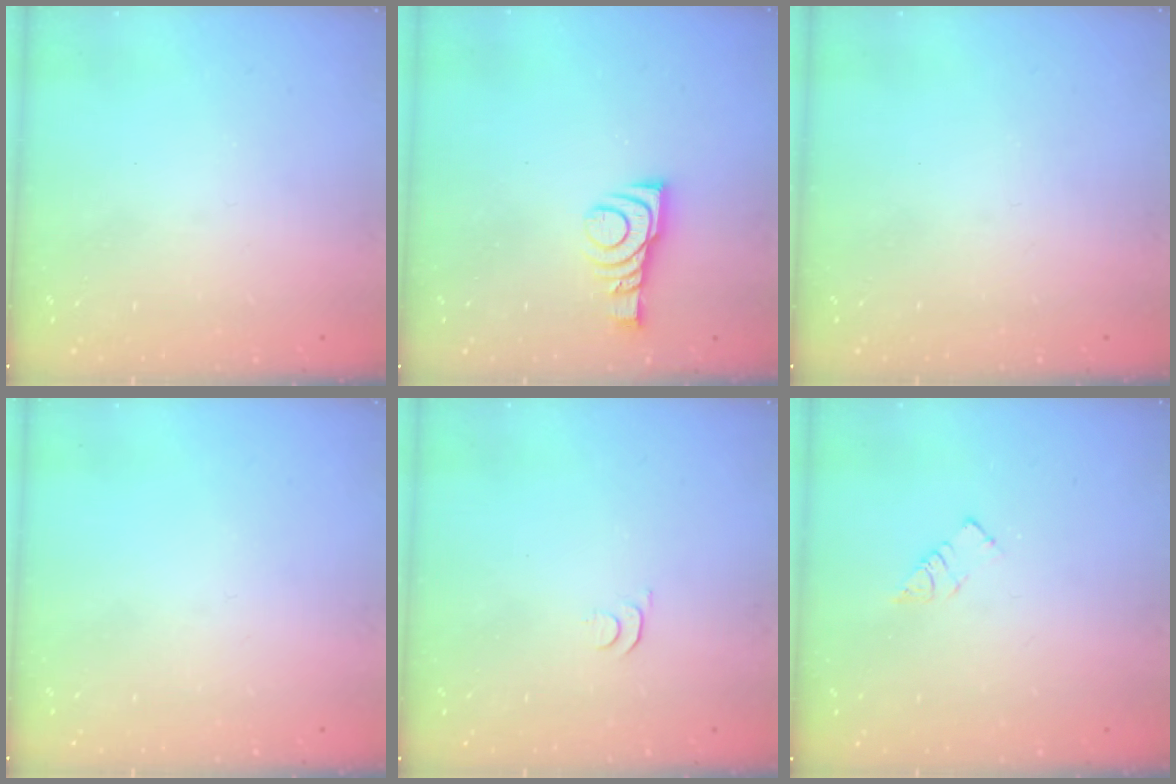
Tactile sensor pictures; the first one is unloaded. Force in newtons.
{"total": 9.1, "press": 9.1, "slide": 0.4}
{"total": 0.0}
{"total": 0.0}
{"total": 3.5, "press": 3.5, "slide": 0.5}
{"total": 3.7, "press": 3.7, "slide": 0.2}